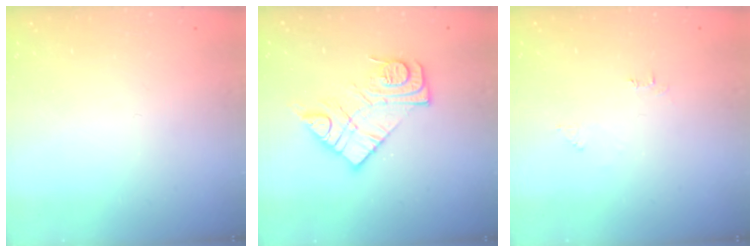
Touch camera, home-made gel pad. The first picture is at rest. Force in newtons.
{"total": 13.2, "press": 13.2, "slide": 1.0}
{"total": 3.9, "press": 3.8, "slide": 0.5}